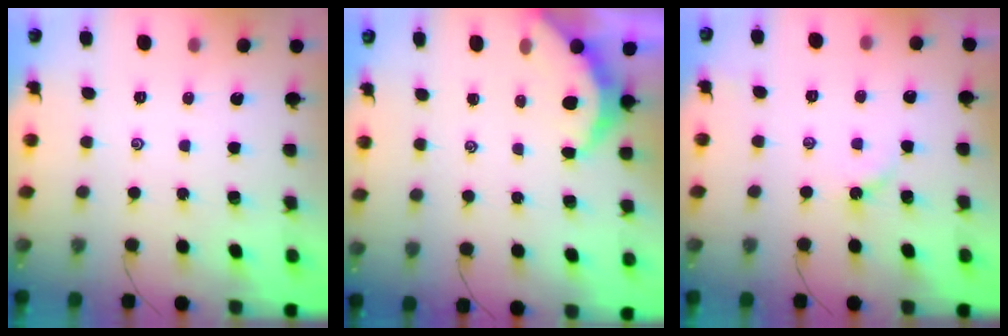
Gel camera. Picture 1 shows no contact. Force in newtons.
{"total": 4.4, "press": 4.4, "slide": 0.3}
{"total": 2.7, "press": 2.6, "slide": 0.5}